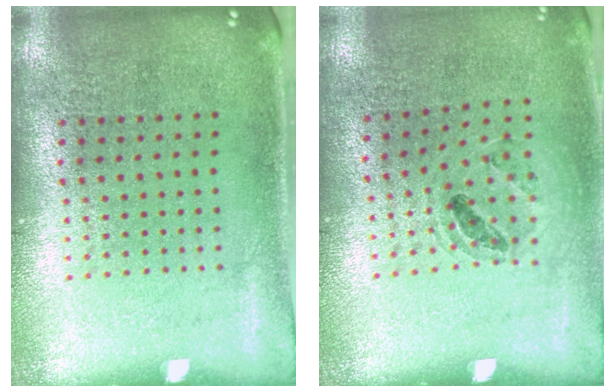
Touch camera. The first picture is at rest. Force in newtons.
{"total": 0.9, "press": 0.9, "slide": 0.1}